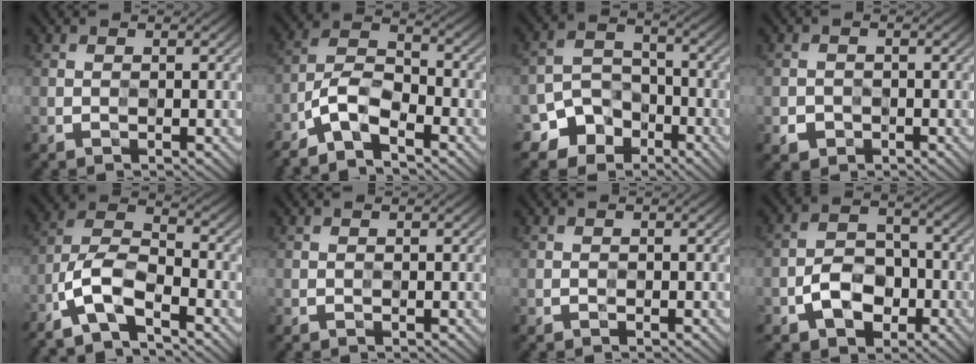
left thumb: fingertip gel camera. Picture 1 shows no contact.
{"total": 8.5, "force": [-5.7, 2.8, 5.6], "torque": [-0.108, 0.001, -0.125]}
{"total": 7.8, "force": [-5.1, 5.4, 2.4], "torque": [-0.050, -0.007, -0.098]}
{"total": 1.9, "force": [-1.0, 1.5, 0.6], "torque": [-0.008, -0.006, -0.020]}
{"total": 10.5, "force": [-6.8, 3.6, 7.2], "torque": [-0.148, -0.004, -0.144]}
{"total": 0.0}
{"total": 0.0}
{"total": 6.8, "force": [-3.0, 4.6, 3.9], "torque": [-0.069, 0.001, -0.063]}